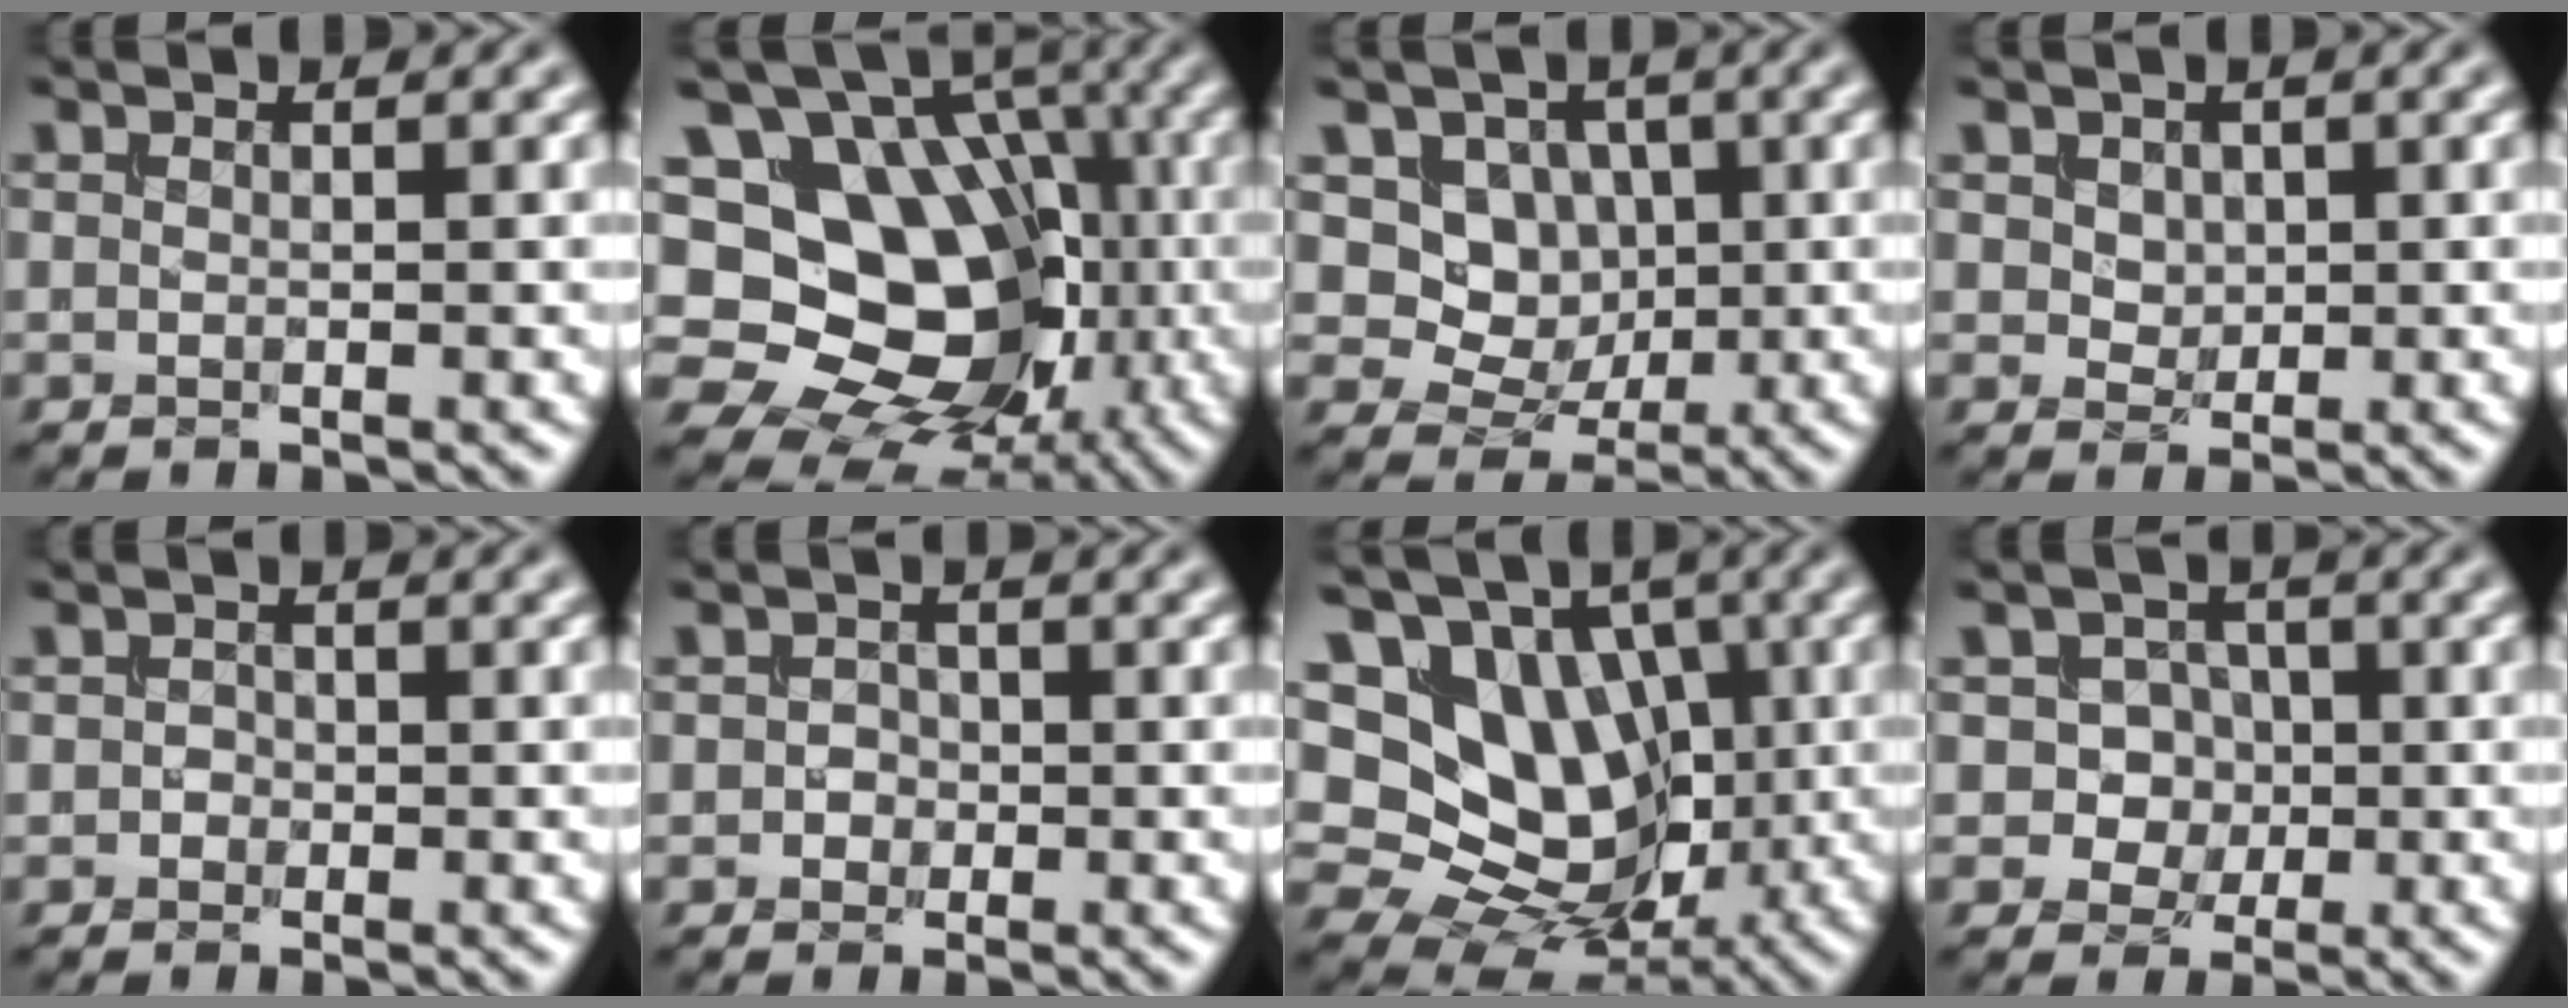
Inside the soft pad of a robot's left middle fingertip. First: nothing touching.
{"total": 16.3, "force": [-0.3, 12.9, 9.9], "torque": [-0.146, 0.008, -0.003]}
{"total": 5.3, "force": [1.2, 4.5, 2.5], "torque": [-0.036, -0.008, 0.010]}
{"total": 1.7, "force": [0.6, 1.4, 0.8], "torque": [-0.025, -0.004, 0.019]}
{"total": 0.7, "force": [-0.3, 0.7, 0.2], "torque": [-0.001, -0.001, -0.007]}
{"total": 1.2, "force": [-0.3, 1.1, 0.4], "torque": [-0.002, 0.001, -0.009]}
{"total": 14.4, "force": [2.5, 11.7, 8.1], "torque": [-0.151, 0.029, 0.028]}
{"total": 3.9, "force": [-0.2, 3.5, 1.6], "torque": [-0.008, 0.010, -0.020]}